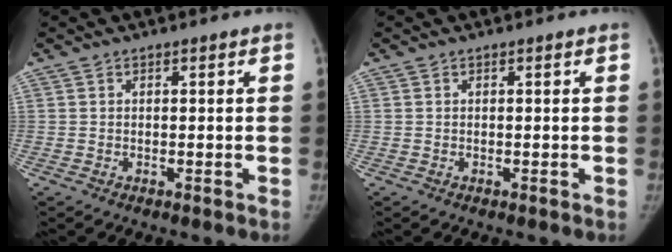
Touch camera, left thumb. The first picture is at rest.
{"total": 0.0}